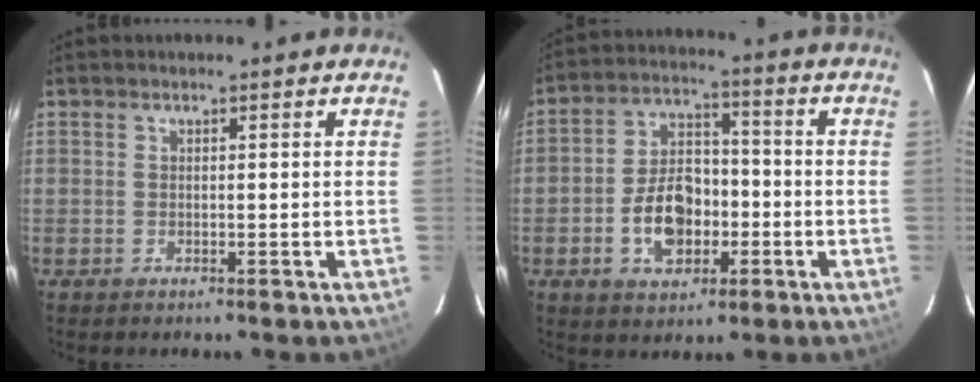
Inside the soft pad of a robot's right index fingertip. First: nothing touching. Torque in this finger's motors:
{"motor_torque": [1.78, -0.35, 0.36, 0.09]}